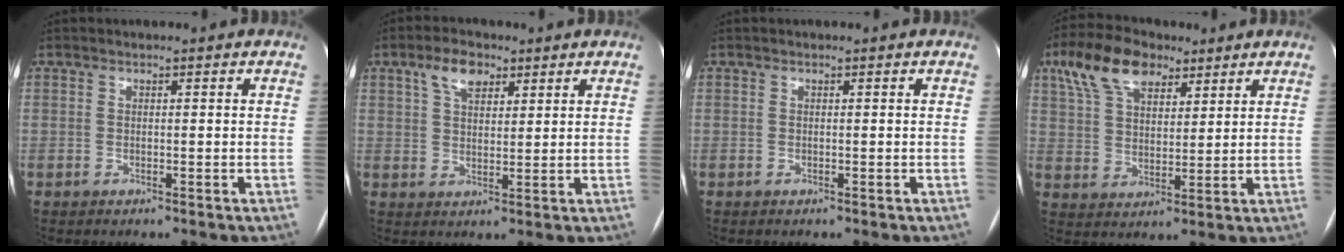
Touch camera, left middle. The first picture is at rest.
{"total": 5.4, "force": [3.1, 2.8, 3.4], "torque": [-0.067, 0.015, 0.058]}
{"total": 0.0}
{"total": 10.9, "force": [6.6, 5.5, 6.6], "torque": [-0.139, 0.029, 0.124]}